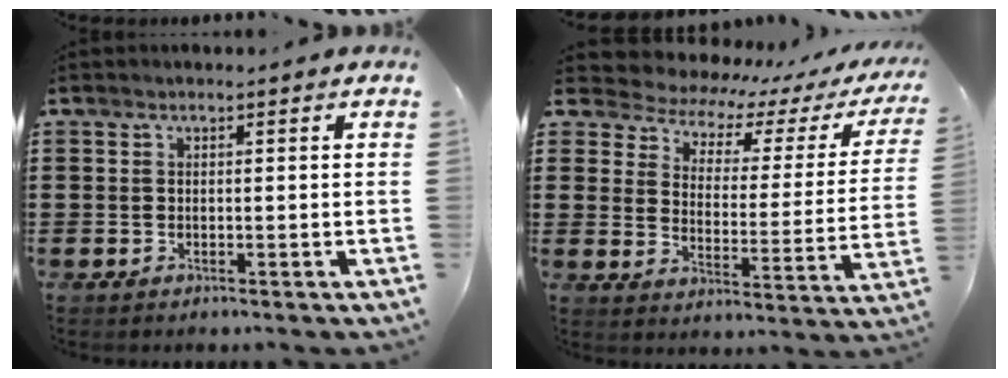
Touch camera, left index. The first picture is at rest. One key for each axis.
{"total": 3.9, "fx": 3.4, "fy": 1.6, "fz": 0.9, "tx": -0.047, "ty": -0.032, "tz": 0.051}